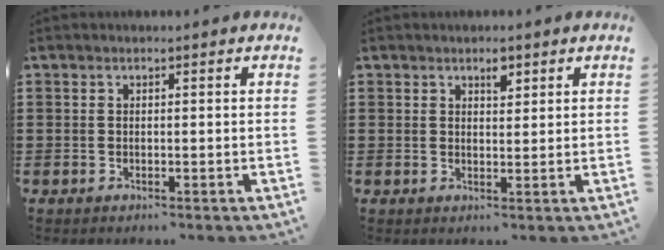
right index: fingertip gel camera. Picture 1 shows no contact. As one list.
[{"total": 2.3, "force": [1.4, 1.1, 1.4], "torque": [-0.014, -0.002, 0.022]}]